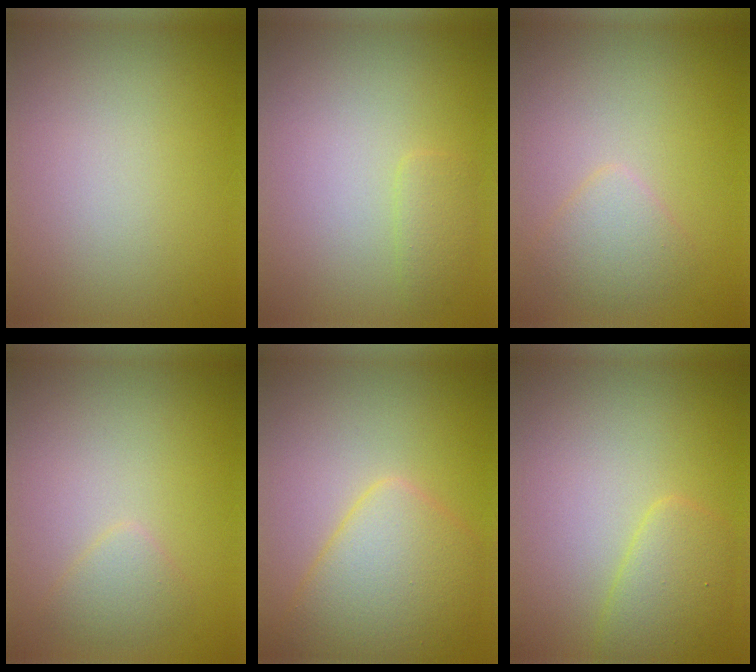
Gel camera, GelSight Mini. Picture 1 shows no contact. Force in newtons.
{"total": 1.3, "press": 1.3, "slide": 0.1}
{"total": 2.0, "press": 2.0, "slide": 0.1}
{"total": 1.4, "press": 1.4, "slide": 0.0}
{"total": 5.5, "press": 5.5, "slide": 0.1}
{"total": 2.6, "press": 2.6, "slide": 0.1}